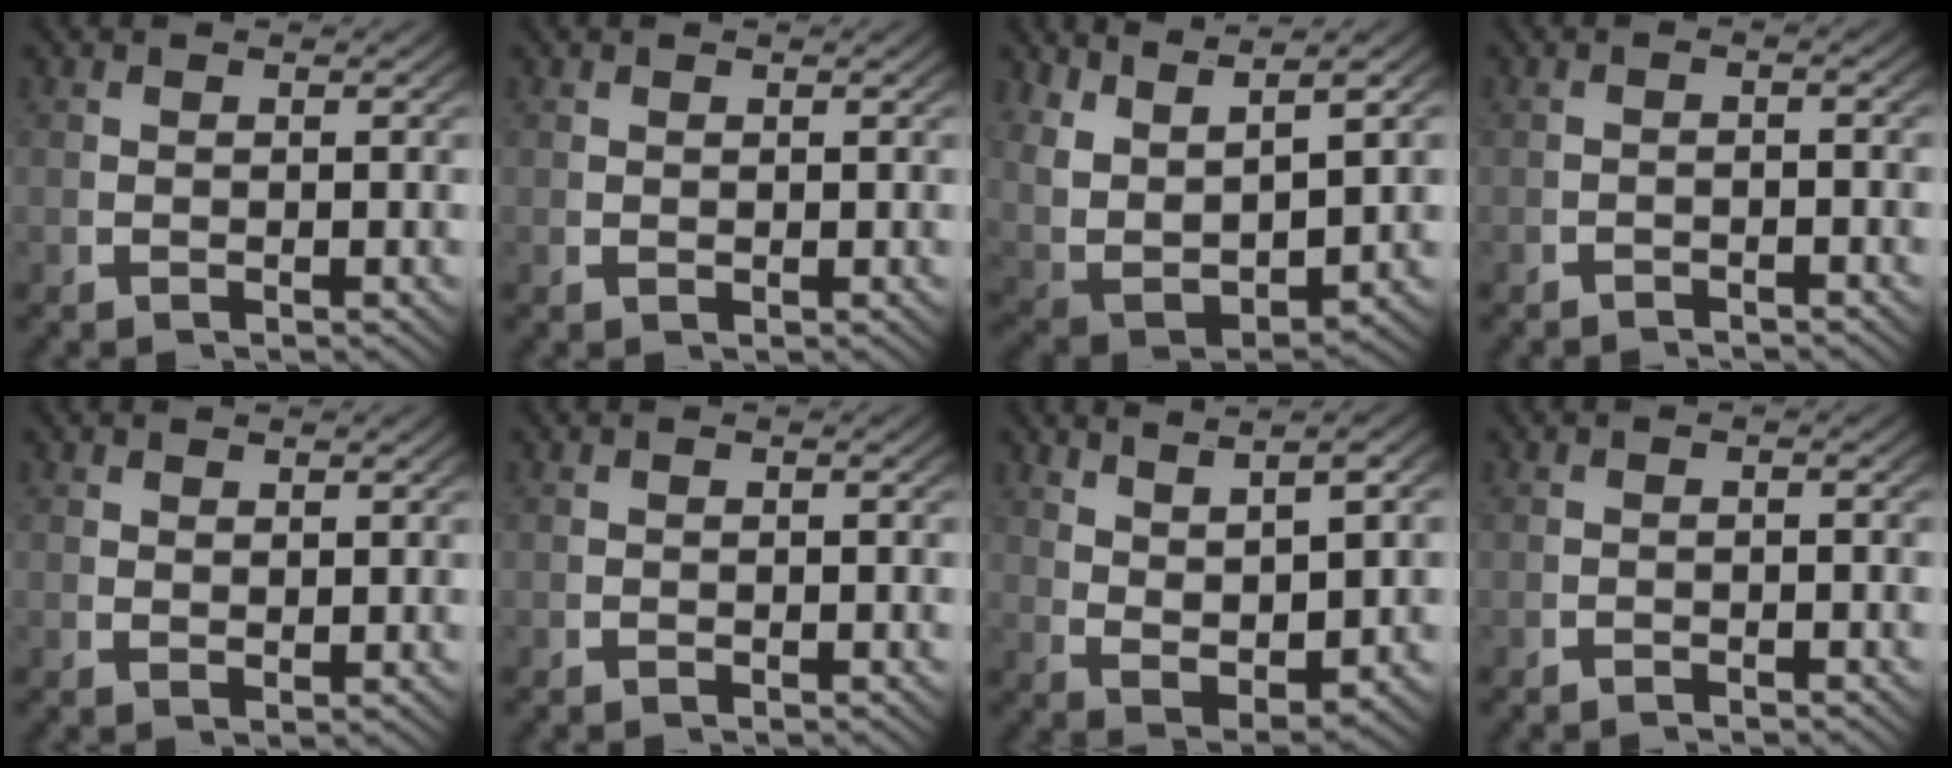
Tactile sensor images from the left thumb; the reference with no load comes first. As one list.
[{"total": 0.5, "force": [0.5, 0.1, 0.1], "torque": [-0.004, -0.003, 0.015]}, {"total": 11.2, "force": [2.2, 8.1, 7.4], "torque": [-0.193, -0.041, 0.055]}, {"total": 1.5, "force": [-1.5, 0.1, 0.2], "torque": [-0.003, -0.003, -0.026]}, {"total": 1.1, "force": [1.1, 0.1, 0.3], "torque": [-0.004, -0.004, 0.029]}, {"total": 0.0}, {"total": 6.9, "force": [2.3, 3.6, 5.4], "torque": [-0.097, -0.011, 0.054]}, {"total": 0.9, "force": [-0.9, 0.0, 0.1], "torque": [0.000, 0.001, -0.017]}]